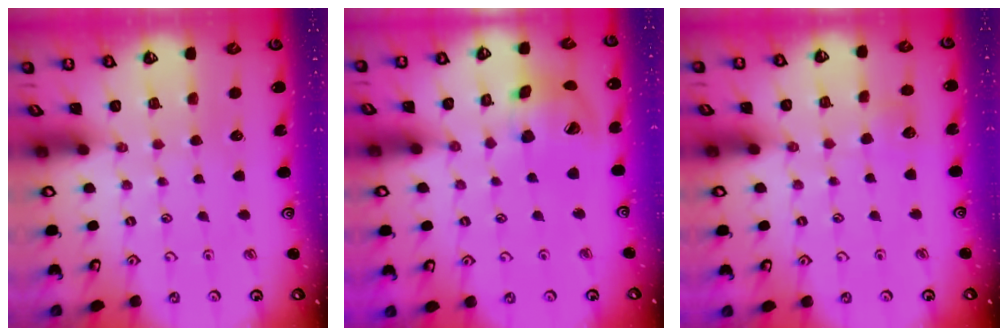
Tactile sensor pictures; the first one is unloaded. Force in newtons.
{"total": 13.8, "press": 13.6, "slide": 1.8}
{"total": 5.0, "press": 5.0, "slide": 0.5}